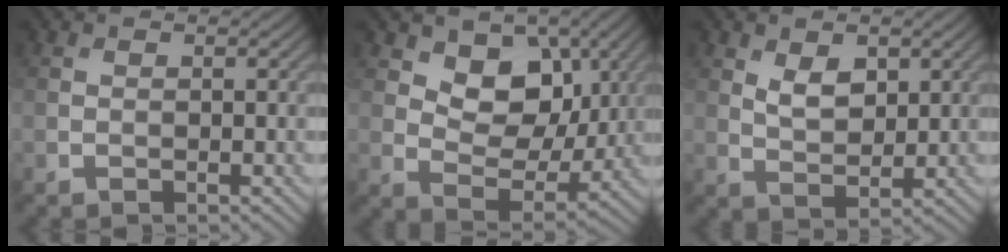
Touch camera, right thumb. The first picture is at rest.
{"total": 7.9, "force": [3.6, 5.4, 4.4], "torque": [-0.085, -0.019, 0.047]}
{"total": 3.8, "force": [1.7, 2.3, 2.5], "torque": [-0.052, -0.005, 0.035]}